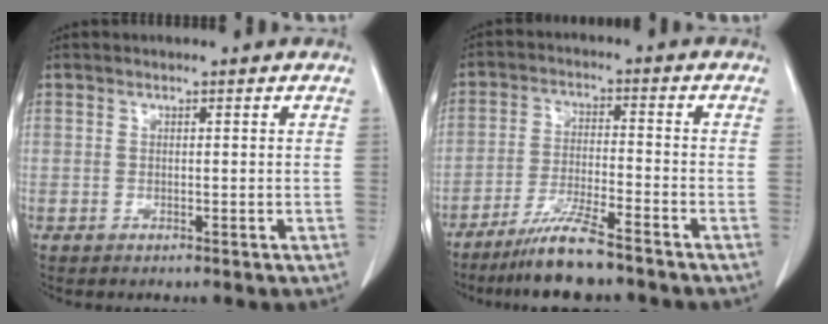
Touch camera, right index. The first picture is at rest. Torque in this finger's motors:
{"motor_torque": [0.87, -0.75, 0.44, 0.13]}